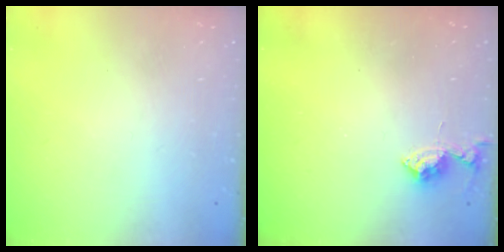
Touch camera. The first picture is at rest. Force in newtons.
{"total": 8.5, "press": 8.5, "slide": 0.6}